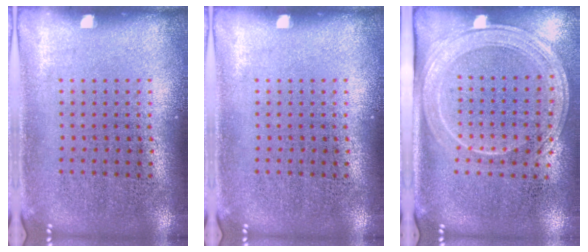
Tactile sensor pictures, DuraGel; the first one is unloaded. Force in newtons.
{"total": 0.0}
{"total": 2.1, "press": 1.8, "slide": 1.0}